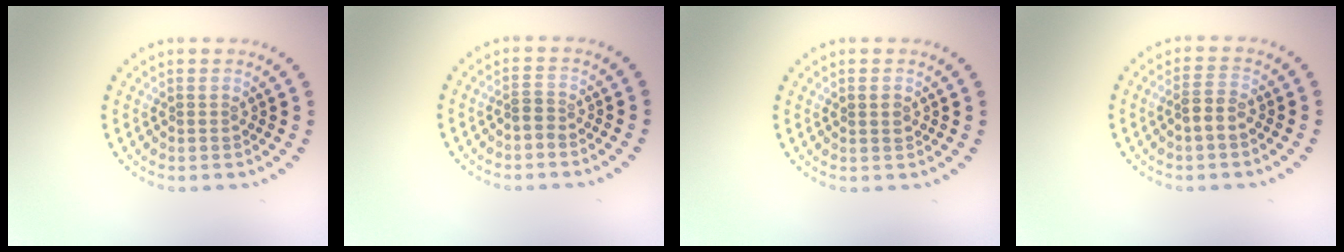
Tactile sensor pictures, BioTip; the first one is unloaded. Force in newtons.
{"total": 0.8, "press": 0.5, "slide": 0.6}
{"total": 1.0, "press": 1.0, "slide": 0.0}
{"total": 1.9, "press": 1.6, "slide": 1.0}